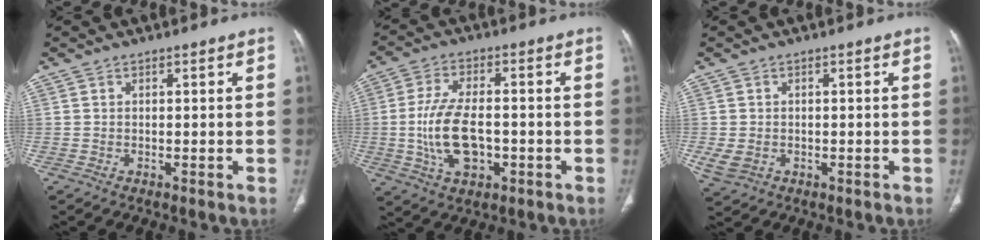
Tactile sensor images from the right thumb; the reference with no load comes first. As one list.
[{"total": 11.5, "force": [-1.8, 6.1, 9.6], "torque": [-0.183, 0.008, -0.027]}, {"total": 3.5, "force": [-0.7, 2.7, 2.1], "torque": [-0.049, 0.000, -0.003]}]